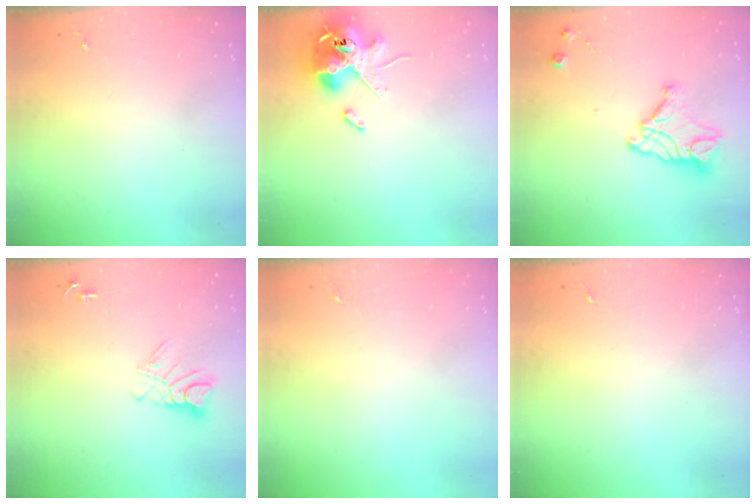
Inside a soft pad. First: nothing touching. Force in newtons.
{"total": 12.8, "press": 12.6, "slide": 2.2}
{"total": 13.7, "press": 13.7, "slide": 1.3}
{"total": 7.6, "press": 7.5, "slide": 0.7}
{"total": 0.0}
{"total": 0.0}